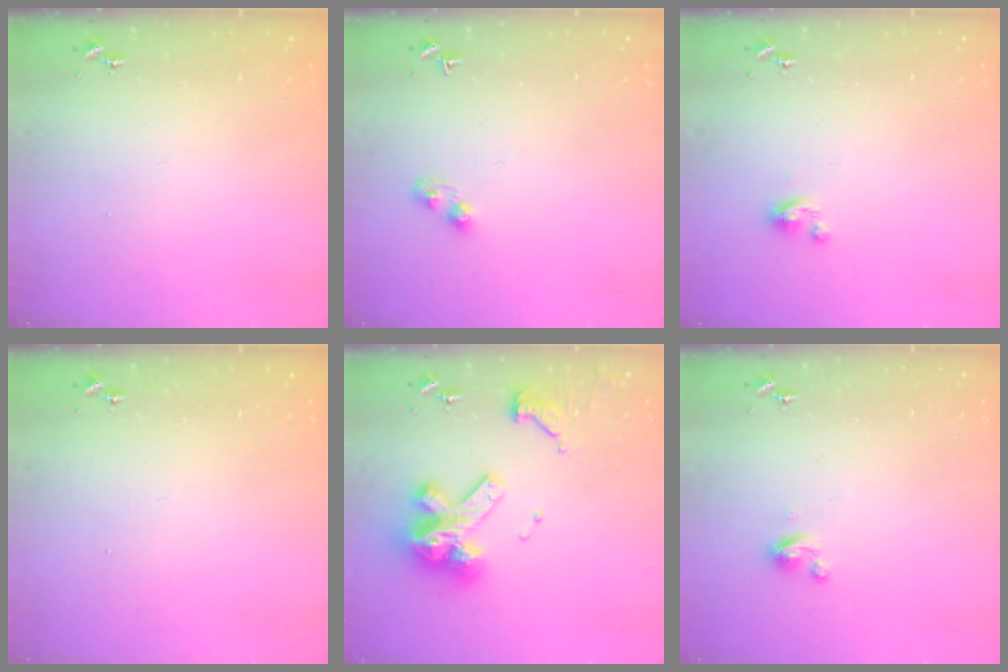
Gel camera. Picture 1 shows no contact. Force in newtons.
{"total": 3.7, "press": 3.7, "slide": 0.2}
{"total": 2.4, "press": 2.4, "slide": 0.2}
{"total": 0.0}
{"total": 20.0, "press": 19.8, "slide": 2.3}
{"total": 3.5, "press": 3.5, "slide": 0.3}